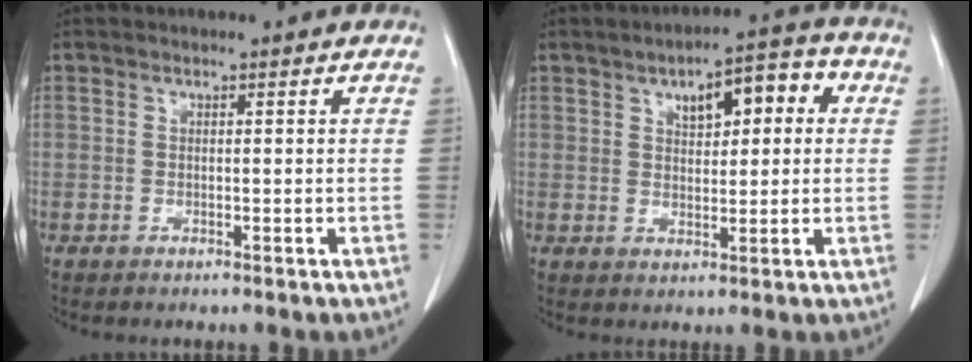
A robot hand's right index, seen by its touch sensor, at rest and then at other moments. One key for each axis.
{"total": 8.2, "fx": 2.7, "fy": 3.4, "fz": 7.0, "tx": -0.092, "ty": 0.029, "tz": 0.036}